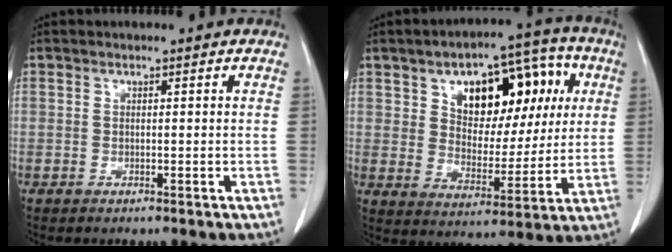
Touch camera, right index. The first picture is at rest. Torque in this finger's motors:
{"motor_torque": [1.17, 0.97, 0.31, 0.07]}